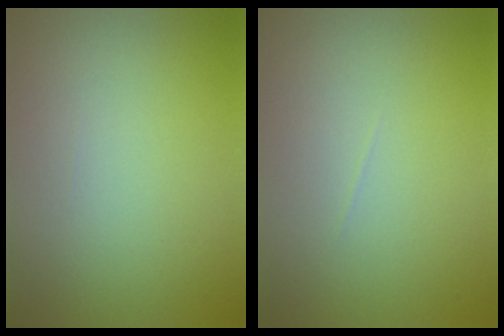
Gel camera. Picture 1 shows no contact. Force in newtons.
{"total": 0.0}